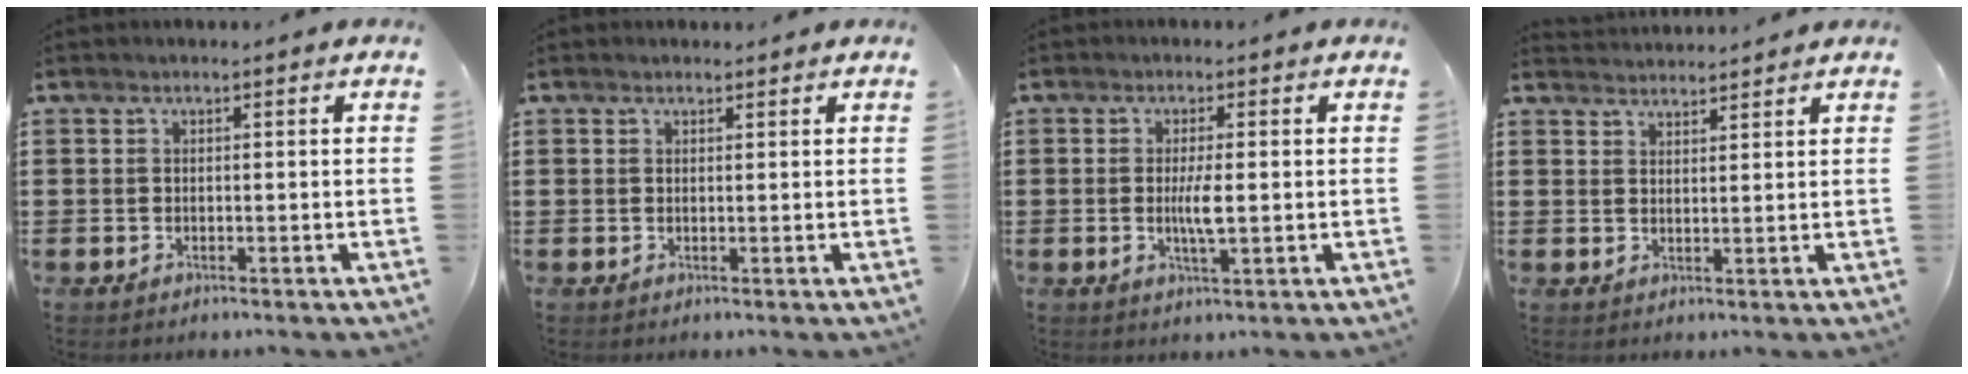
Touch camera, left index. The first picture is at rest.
{"total": 0.8, "force": [0.7, 0.3, 0.1], "torque": [-0.004, 0.002, 0.014]}
{"total": 3.7, "force": [0.0, 0.5, 3.7], "torque": [-0.066, -0.002, -0.002]}
{"total": 2.3, "force": [2.3, -0.1, -0.4], "torque": [0.001, -0.006, 0.045]}